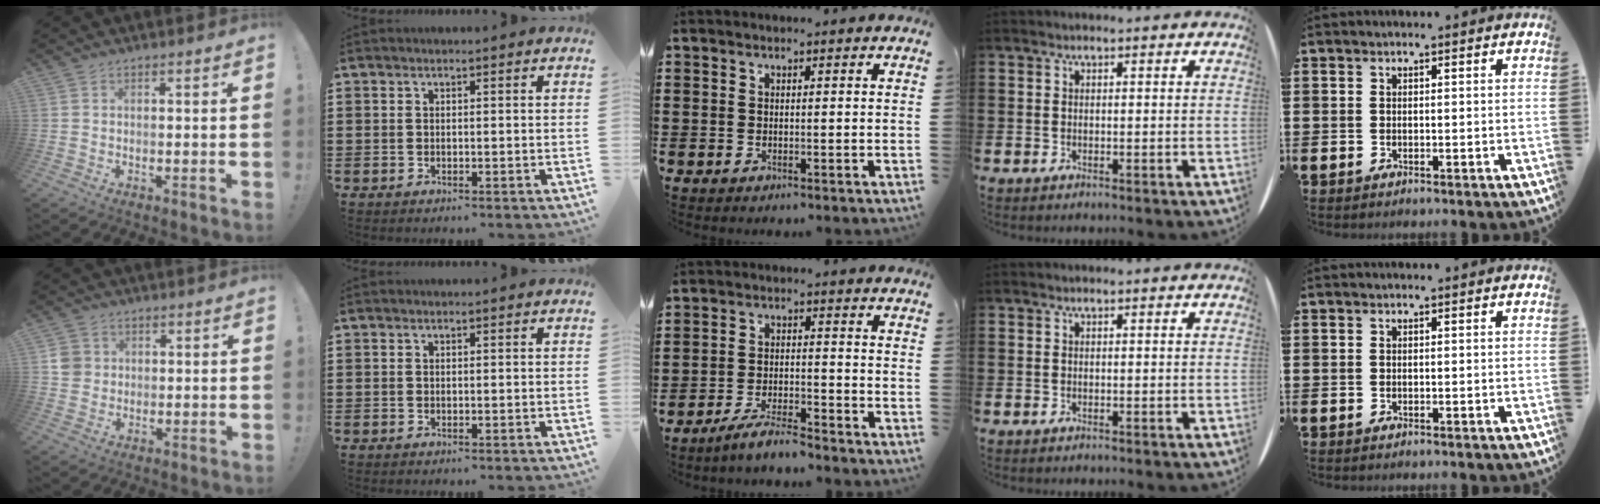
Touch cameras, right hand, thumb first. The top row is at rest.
{"thumb": {"total": 4.9, "force": [0.7, 4.6, 1.4], "torque": [-0.018, 0.002, 0.014]}, "middle": {"total": 4.4, "force": [-4.1, 0.2, 1.6], "torque": [-0.033, 0.000, -0.081]}}